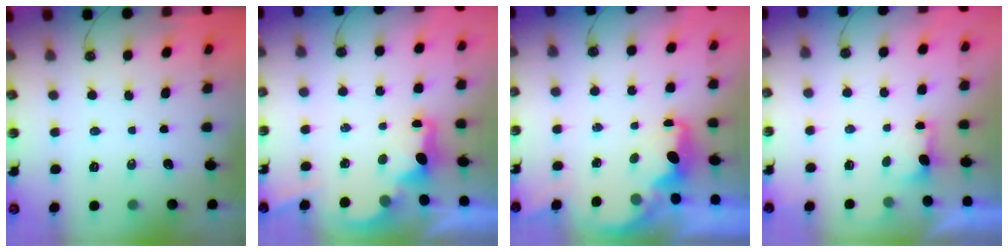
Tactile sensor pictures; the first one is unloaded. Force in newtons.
{"total": 2.7, "press": 2.5, "slide": 0.8}
{"total": 2.4, "press": 2.2, "slide": 0.8}
{"total": 1.2, "press": 0.9, "slide": 0.8}